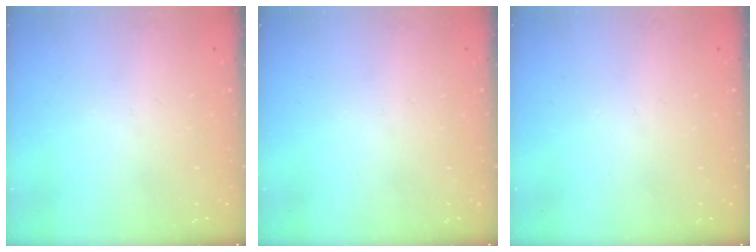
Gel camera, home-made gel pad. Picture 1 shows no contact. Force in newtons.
{"total": 0.0}
{"total": 0.0}